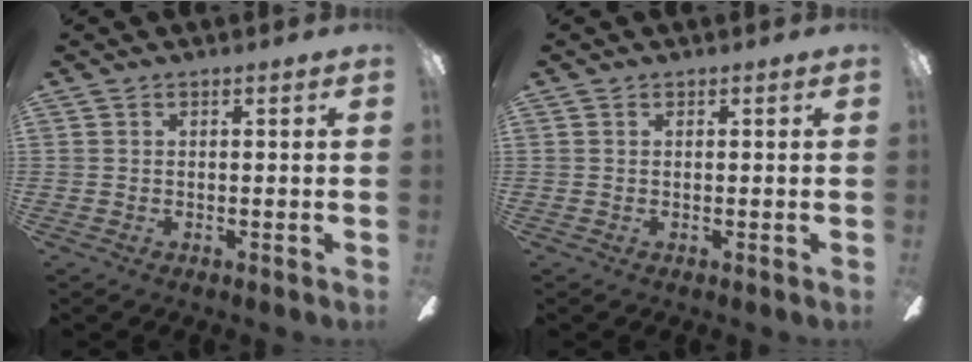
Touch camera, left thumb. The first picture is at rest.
{"total": 0.0}